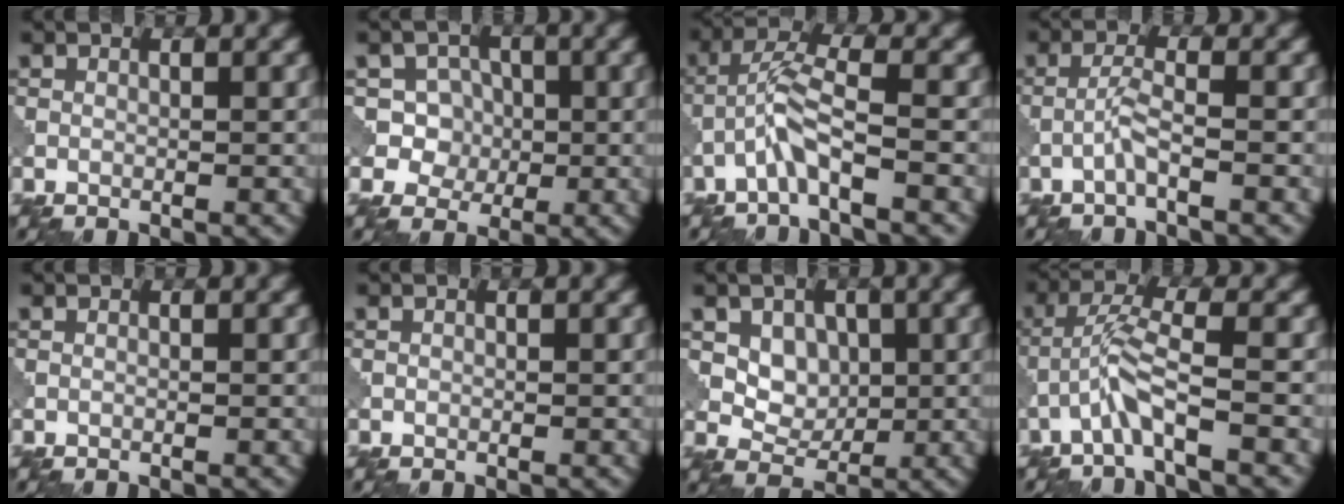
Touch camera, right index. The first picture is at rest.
{"total": 5.2, "force": [0.2, 5.0, 1.6], "torque": [-0.012, 0.018, -0.008]}
{"total": 3.3, "force": [-1.8, 0.3, 2.8], "torque": [-0.064, 0.015, -0.040]}
{"total": 1.9, "force": [-1.0, 0.1, 1.6], "torque": [-0.035, 0.009, -0.026]}
{"total": 0.0}
{"total": 0.0}
{"total": 3.6, "force": [1.0, 2.9, 1.9], "torque": [-0.036, -0.017, 0.033]}
{"total": 3.4, "force": [-1.9, 0.1, 2.9], "torque": [-0.063, 0.015, -0.042]}